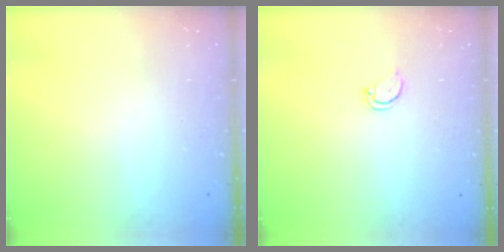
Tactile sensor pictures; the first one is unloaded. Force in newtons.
{"total": 2.5, "press": 2.5, "slide": 0.3}